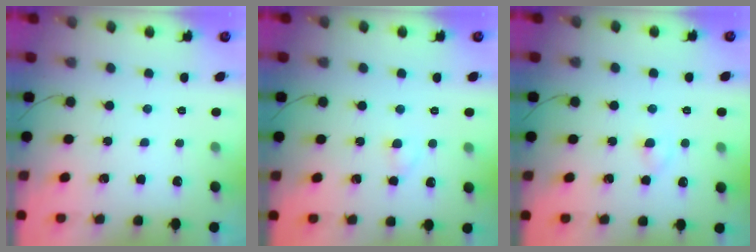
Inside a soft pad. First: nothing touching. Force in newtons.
{"total": 2.0, "press": 1.7, "slide": 1.0}
{"total": 2.6, "press": 2.3, "slide": 1.2}